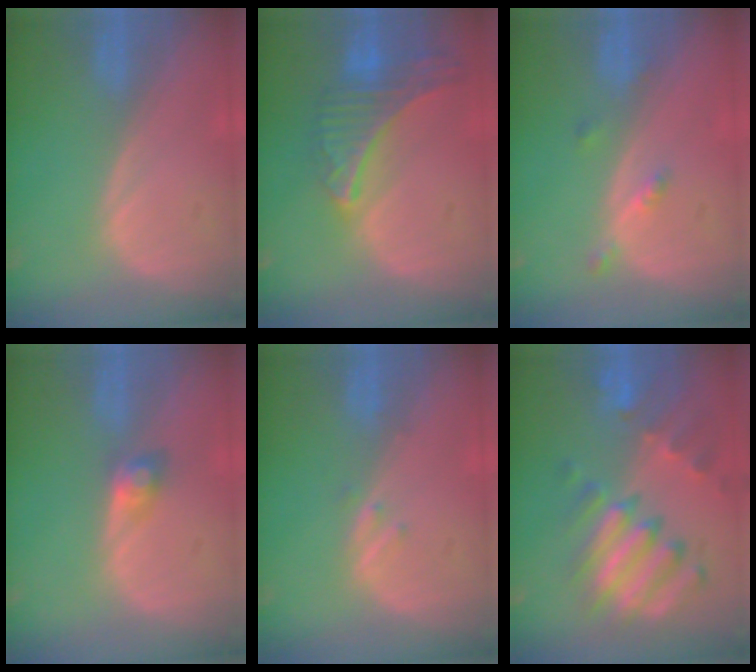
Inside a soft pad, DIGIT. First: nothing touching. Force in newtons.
{"total": 9.2, "press": 8.0, "slide": 4.4}
{"total": 2.4, "press": 2.0, "slide": 1.3}
{"total": 2.6, "press": 2.5, "slide": 0.7}
{"total": 1.1, "press": 1.1, "slide": 0.1}
{"total": 11.1, "press": 9.5, "slide": 5.7}